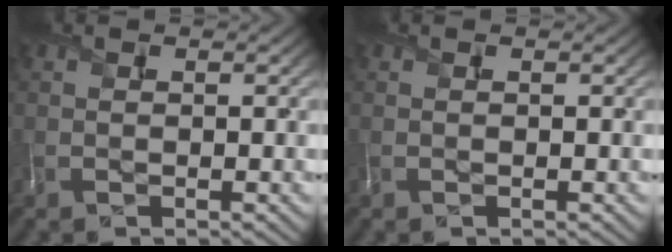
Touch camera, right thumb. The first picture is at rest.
{"total": 0.0}